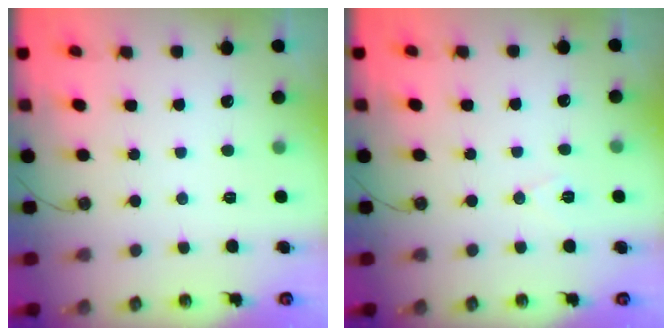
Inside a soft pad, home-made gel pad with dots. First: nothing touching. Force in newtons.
{"total": 6.1, "press": 4.1, "slide": 4.6}